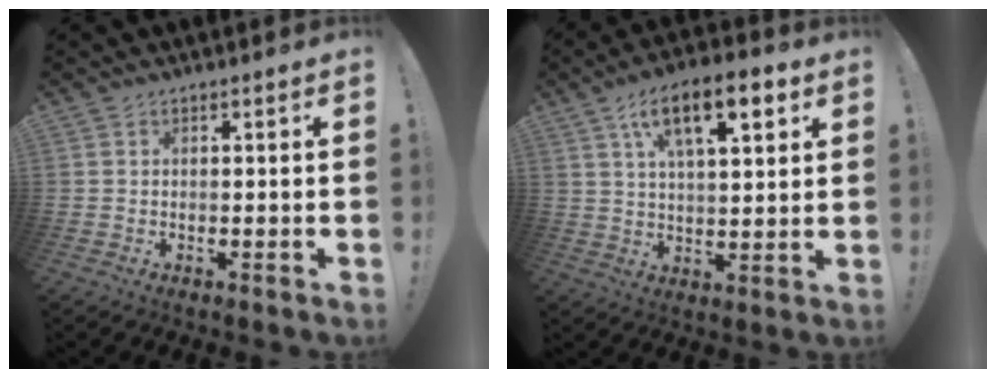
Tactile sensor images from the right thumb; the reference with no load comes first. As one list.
[{"total": 14.5, "force": [6.7, 5.5, 11.6], "torque": [-0.179, -0.015, 0.107]}]